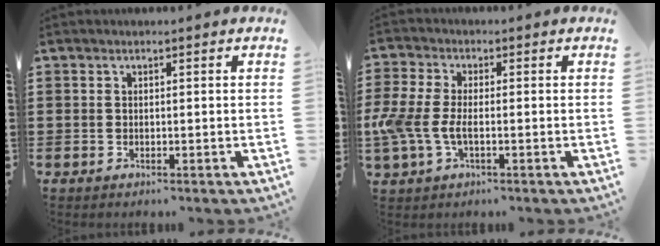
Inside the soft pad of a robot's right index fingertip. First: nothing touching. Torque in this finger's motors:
{"motor_torque": [1.45, -0.47, 0.32, 0.21]}